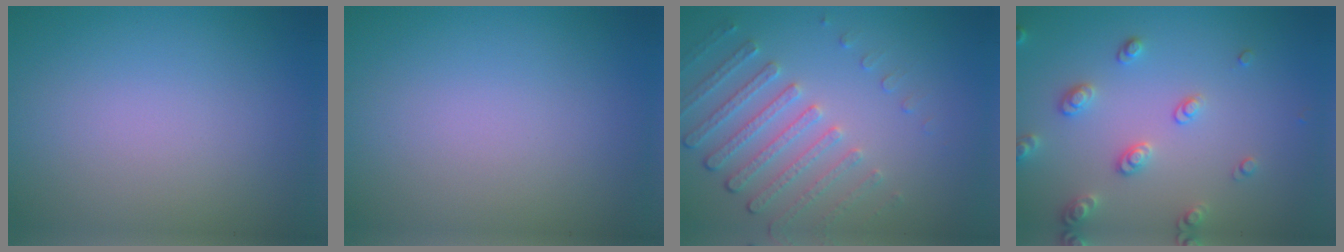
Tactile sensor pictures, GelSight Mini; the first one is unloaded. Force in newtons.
{"total": 0.0}
{"total": 4.5, "press": 3.3, "slide": 3.1}
{"total": 2.7, "press": 2.7, "slide": 0.5}